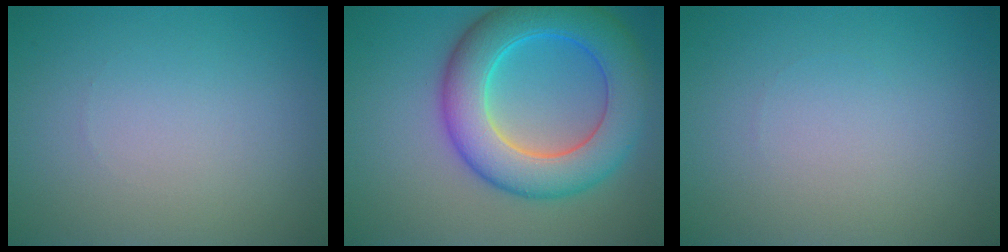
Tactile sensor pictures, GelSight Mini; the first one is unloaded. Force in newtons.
{"total": 9.1, "press": 9.1, "slide": 0.0}
{"total": 0.0}